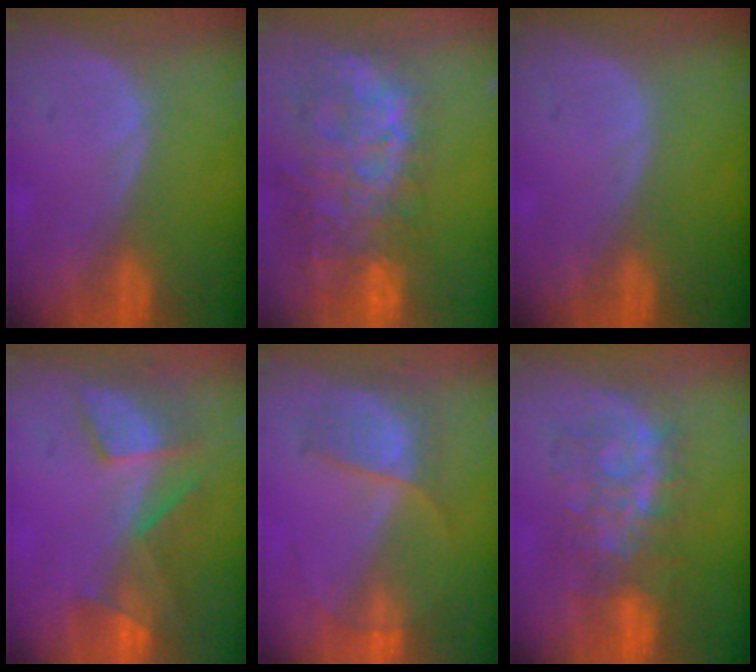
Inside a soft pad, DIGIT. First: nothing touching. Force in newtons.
{"total": 13.7, "press": 11.2, "slide": 7.9}
{"total": 0.0}
{"total": 8.1, "press": 7.2, "slide": 3.9}
{"total": 5.9, "press": 5.6, "slide": 1.8}
{"total": 8.3, "press": 8.3, "slide": 0.9}